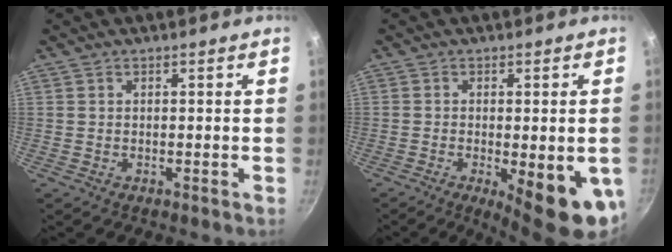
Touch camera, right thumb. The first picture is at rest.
{"total": 13.4, "force": [-3.8, 4.1, 12.1], "torque": [-0.140, -0.008, -0.041]}